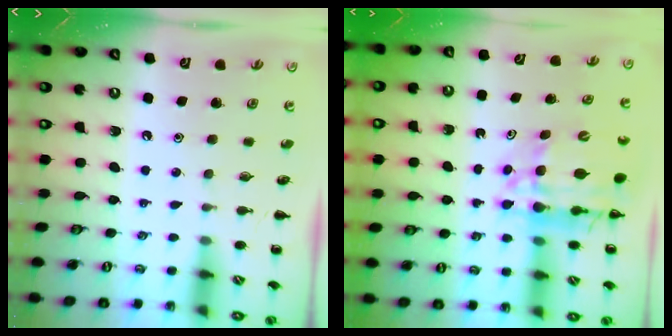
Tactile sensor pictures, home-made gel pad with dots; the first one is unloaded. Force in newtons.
{"total": 13.8, "press": 13.3, "slide": 3.7}